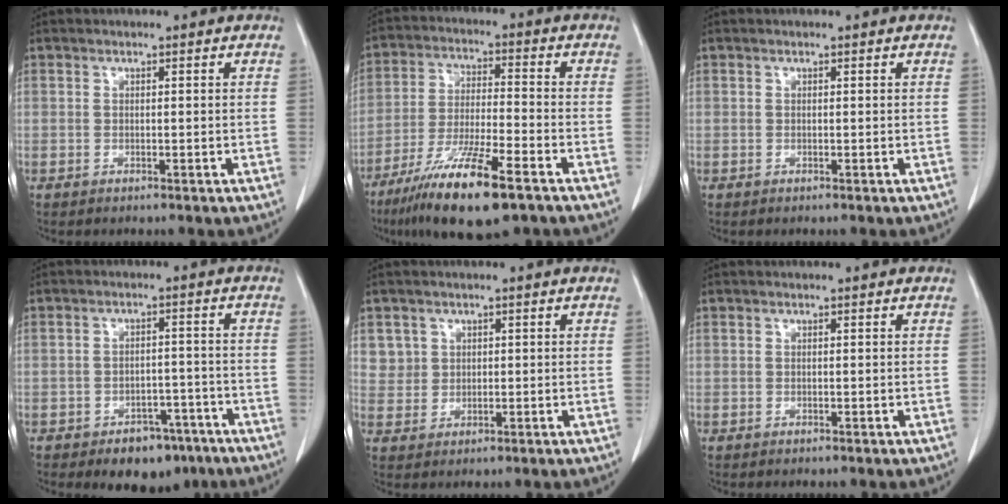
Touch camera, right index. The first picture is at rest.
{"total": 14.2, "force": [-8.9, 1.7, 10.9], "torque": [-0.211, -0.034, -0.160]}
{"total": 0.0}
{"total": 7.5, "force": [-5.2, 4.2, 3.4], "torque": [-0.036, 0.012, -0.072]}
{"total": 3.3, "force": [1.4, 3.0, -0.1], "torque": [0.019, 0.001, 0.024]}
{"total": 0.0}